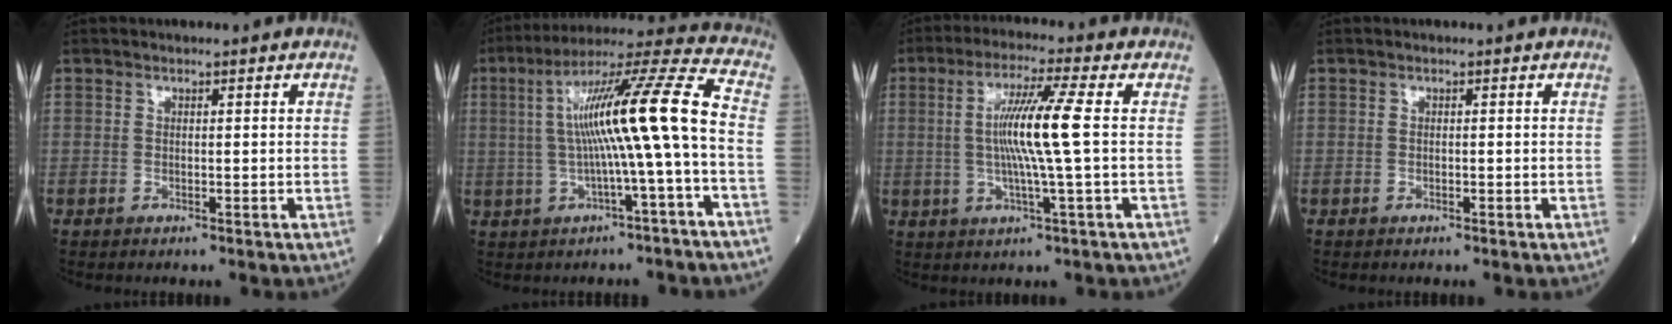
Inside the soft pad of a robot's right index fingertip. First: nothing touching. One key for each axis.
{"total": 14.9, "fx": -0.4, "fy": -0.6, "fz": 14.8, "tx": -0.249, "ty": 0.030, "tz": -0.010}
{"total": 9.1, "fx": 0.5, "fy": -1.2, "fz": 9.0, "tx": -0.177, "ty": 0.001, "tz": 0.009}
{"total": 0.0}